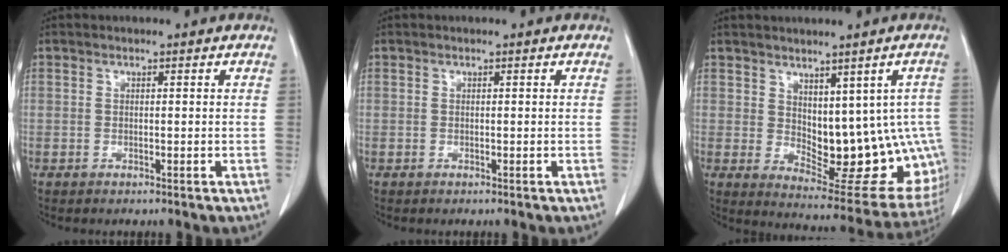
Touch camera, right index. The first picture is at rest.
{"total": 0.0}
{"total": 15.1, "force": [-0.3, 7.8, 12.9], "torque": [-0.129, 0.000, 0.018]}